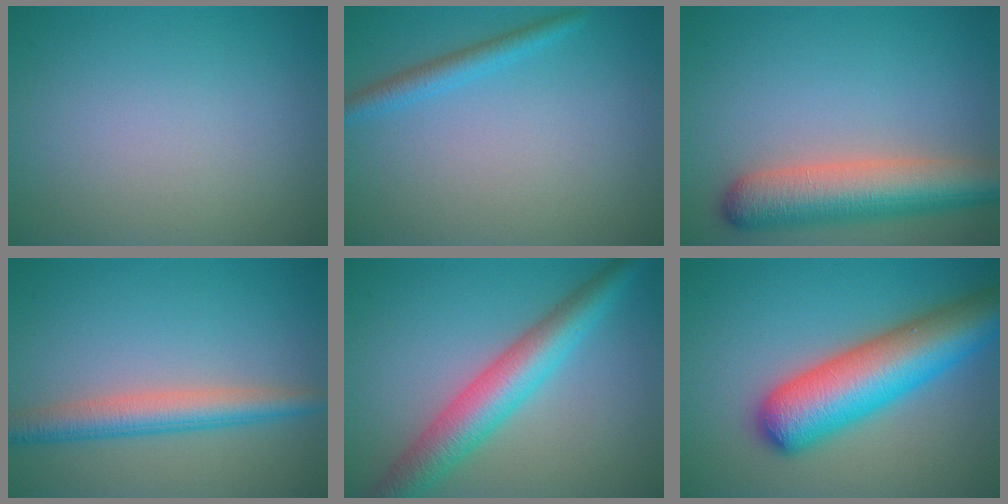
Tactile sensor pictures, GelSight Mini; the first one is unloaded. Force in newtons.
{"total": 2.1, "press": 2.0, "slide": 0.2}
{"total": 7.4, "press": 7.4, "slide": 0.5}
{"total": 4.1, "press": 4.1, "slide": 0.1}
{"total": 6.4, "press": 6.4, "slide": 0.2}
{"total": 10.1, "press": 10.1, "slide": 0.4}